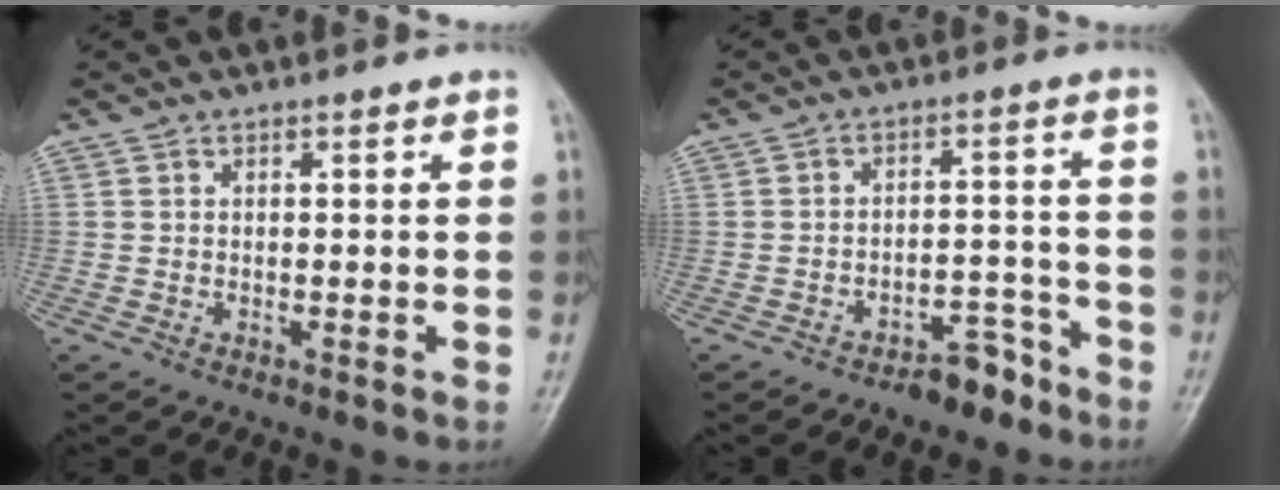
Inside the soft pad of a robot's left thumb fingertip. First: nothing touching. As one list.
[{"total": 6.0, "force": [-4.6, 2.9, 2.5], "torque": [-0.017, 0.044, -0.066]}]